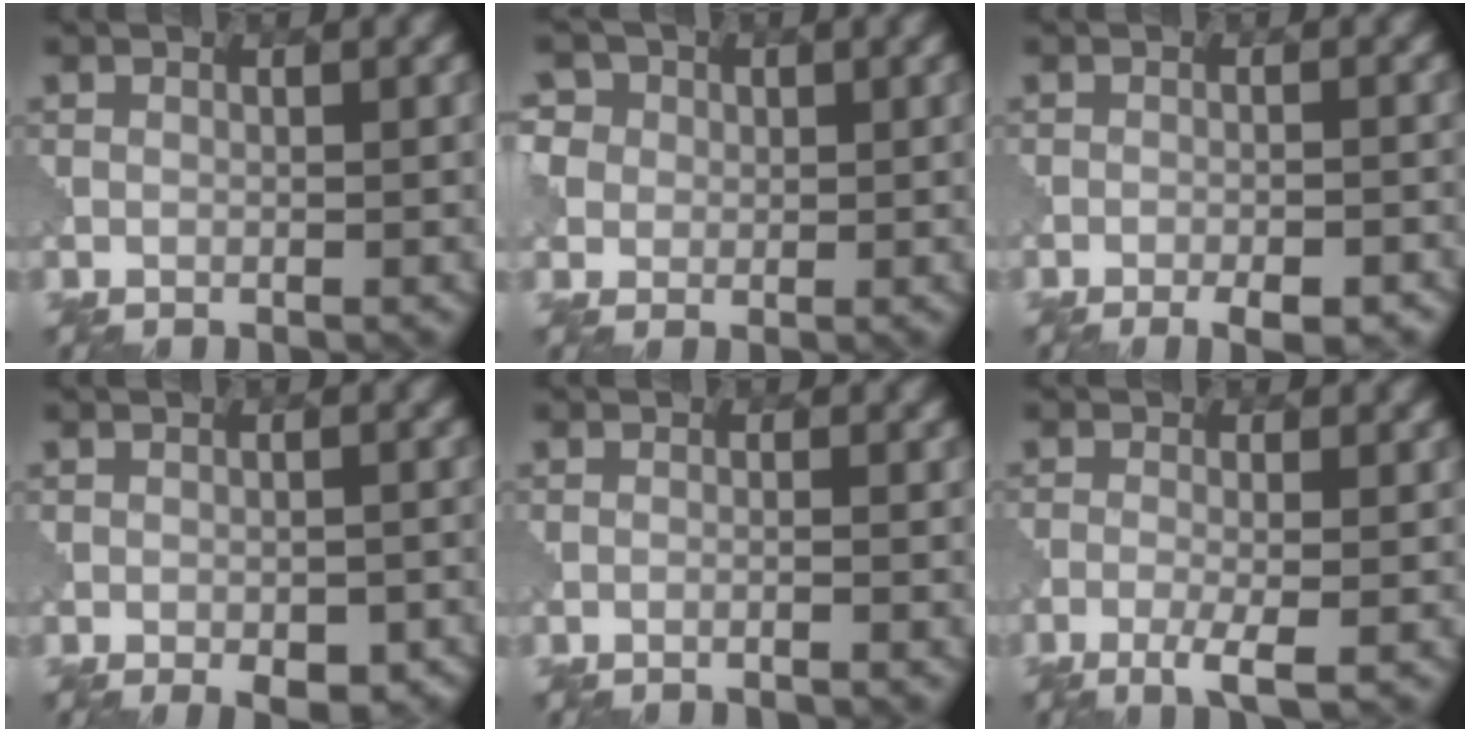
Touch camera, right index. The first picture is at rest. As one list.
[{"total": 3.2, "force": [1.1, 3.0, 0.4], "torque": [-0.033, 0.012, 0.013]}, {"total": 3.6, "force": [-2.8, 0.8, 2.0], "torque": [-0.009, 0.008, -0.032]}, {"total": 3.8, "force": [-2.7, 1.4, 2.2], "torque": [-0.026, -0.007, -0.018]}, {"total": 1.1, "force": [-0.5, 0.5, 0.9], "torque": [0.016, -0.002, -0.034]}, {"total": 2.7, "force": [-1.7, 0.2, 2.1], "torque": [-0.041, -0.004, -0.033]}]